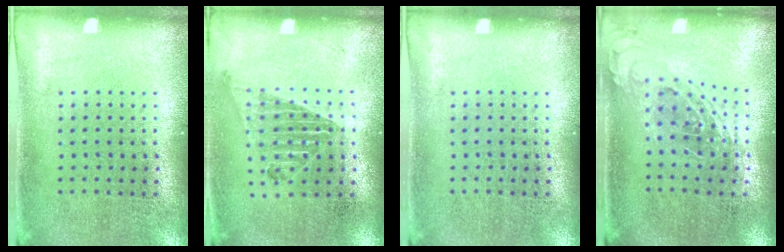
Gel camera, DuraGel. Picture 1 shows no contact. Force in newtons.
{"total": 1.0, "press": 1.0, "slide": 0.3}
{"total": 0.0}
{"total": 0.8, "press": 0.8, "slide": 0.3}